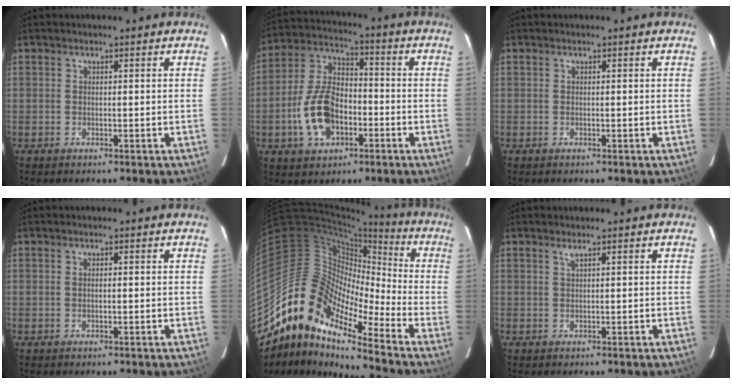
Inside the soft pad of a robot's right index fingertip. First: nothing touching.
{"total": 12.8, "force": [-4.4, 8.0, 8.9], "torque": [-0.187, 0.017, -0.071]}
{"total": 0.0}
{"total": 0.7, "force": [0.0, 0.1, 0.7], "torque": [-0.014, 0.002, -0.001]}
{"total": 14.0, "force": [-10.4, 4.1, 8.5], "torque": [-0.111, 0.001, -0.215]}
{"total": 0.8, "force": [0.5, -0.4, 0.5], "torque": [-0.011, 0.000, 0.007]}